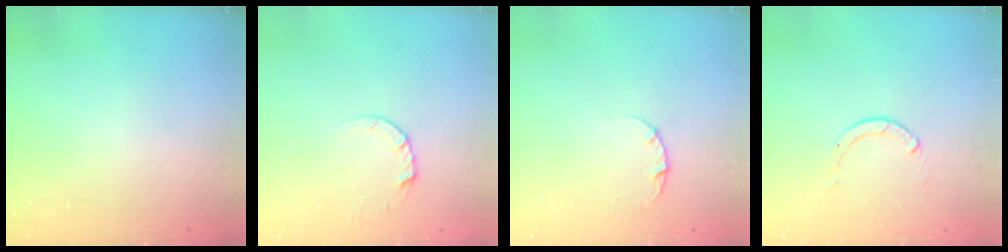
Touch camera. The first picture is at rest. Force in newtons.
{"total": 2.7, "press": 2.7, "slide": 0.2}
{"total": 2.5, "press": 2.5, "slide": 0.3}
{"total": 0.0}